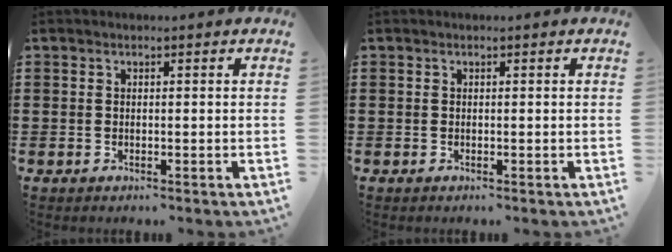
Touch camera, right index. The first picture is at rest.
{"total": 0.0}